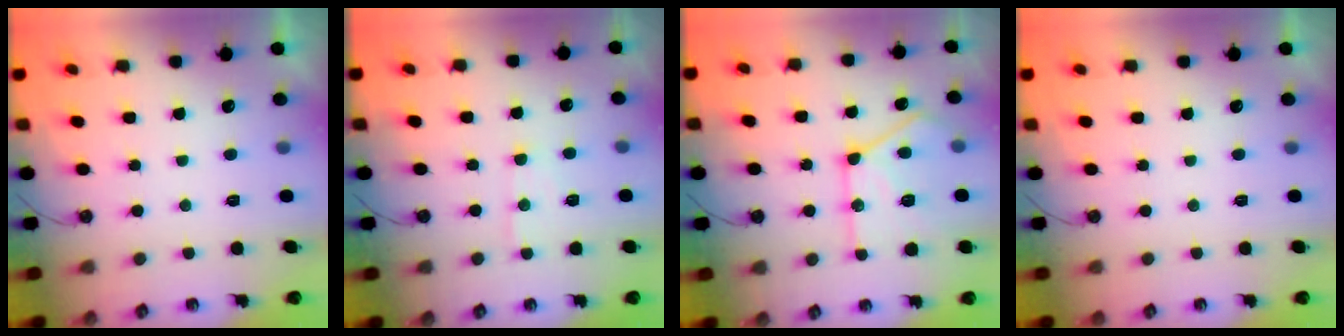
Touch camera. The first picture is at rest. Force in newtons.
{"total": 6.6, "press": 6.6, "slide": 0.3}
{"total": 17.5, "press": 17.5, "slide": 1.4}
{"total": 0.0}